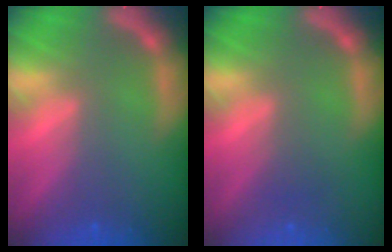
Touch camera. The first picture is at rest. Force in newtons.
{"total": 1.0}